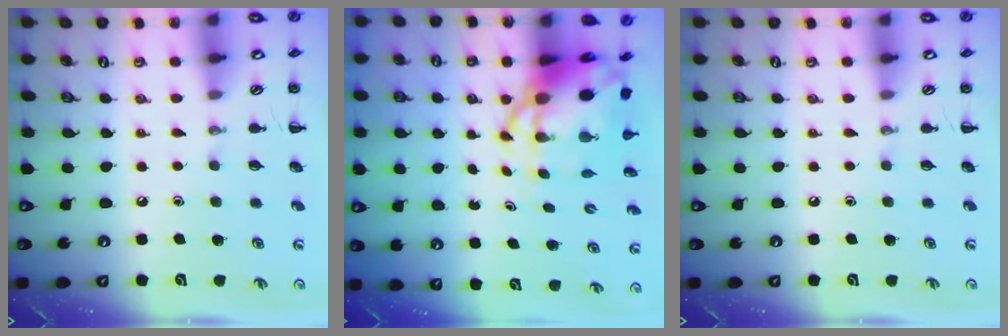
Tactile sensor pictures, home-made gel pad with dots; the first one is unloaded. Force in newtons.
{"total": 8.3, "press": 8.0, "slide": 2.3}
{"total": 0.0}